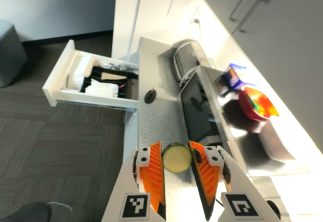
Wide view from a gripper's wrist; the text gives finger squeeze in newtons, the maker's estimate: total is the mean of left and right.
{"total": 10.7, "left": 11.0, "right": 10.4}